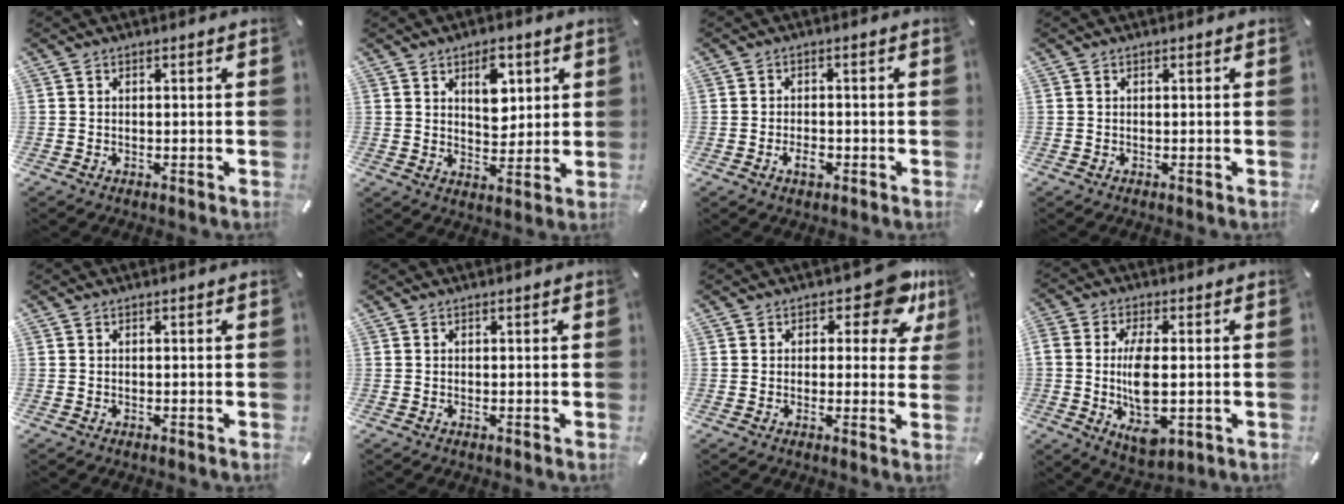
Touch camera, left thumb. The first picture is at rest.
{"total": 7.7, "force": [3.4, 5.1, 4.6], "torque": [-0.046, -0.012, 0.053]}
{"total": 3.2, "force": [-1.4, 2.0, 2.1], "torque": [-0.043, 0.004, -0.026]}
{"total": 0.0}
{"total": 0.0}
{"total": 0.0}
{"total": 10.2, "force": [5.8, 4.9, 6.9], "torque": [-0.078, -0.033, 0.098]}
{"total": 11.5, "force": [-0.8, 5.7, 9.9], "torque": [-0.175, -0.012, -0.009]}